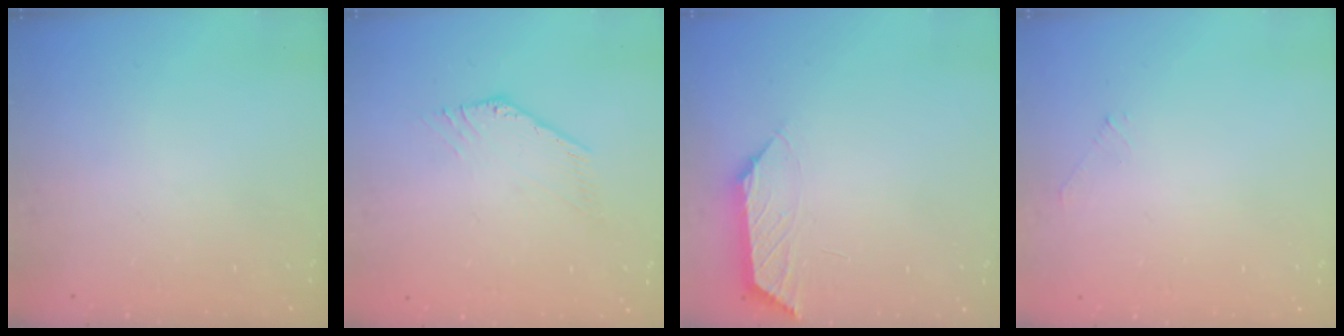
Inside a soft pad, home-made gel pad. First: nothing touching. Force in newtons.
{"total": 0.8, "press": 0.8, "slide": 0.2}
{"total": 1.7, "press": 1.6, "slide": 0.5}
{"total": 0.0}